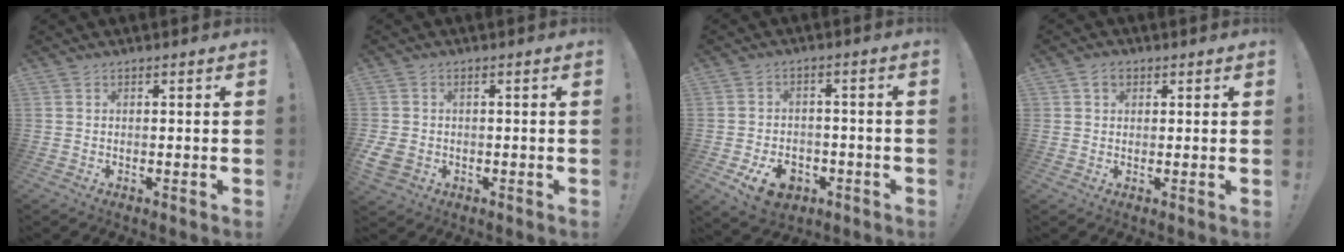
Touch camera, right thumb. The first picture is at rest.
{"total": 4.0, "force": [-0.8, 3.1, 2.3], "torque": [-0.058, -0.002, -0.012]}
{"total": 9.1, "force": [-4.7, 6.2, 4.8], "torque": [-0.064, 0.030, -0.078]}
{"total": 2.9, "force": [1.5, 2.3, 1.2], "torque": [-0.010, -0.006, 0.025]}